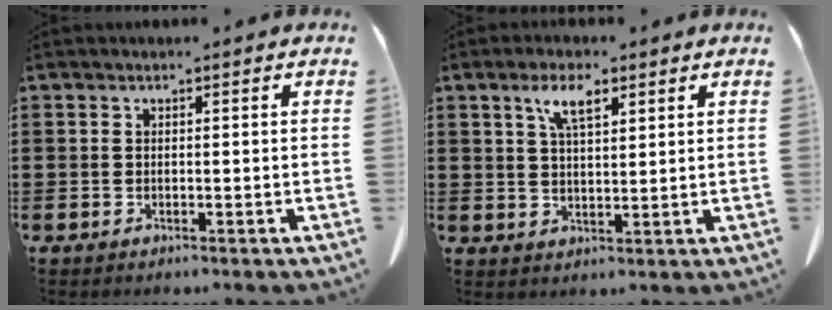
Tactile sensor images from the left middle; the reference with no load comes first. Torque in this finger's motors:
{"motor_torque": [1.85, 0.29, 0.21, 0.08]}